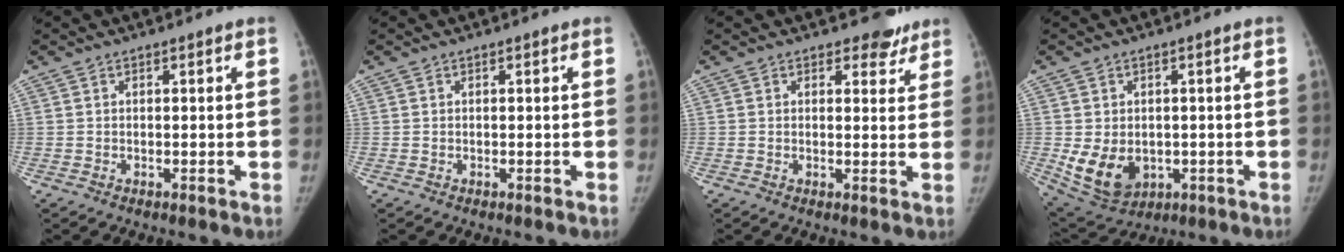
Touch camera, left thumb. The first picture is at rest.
{"total": 0.0}
{"total": 3.8, "force": [3.1, 2.1, 0.6], "torque": [0.019, -0.022, 0.032]}
{"total": 9.8, "force": [-1.6, 7.4, 6.2], "torque": [-0.095, -0.009, -0.003]}